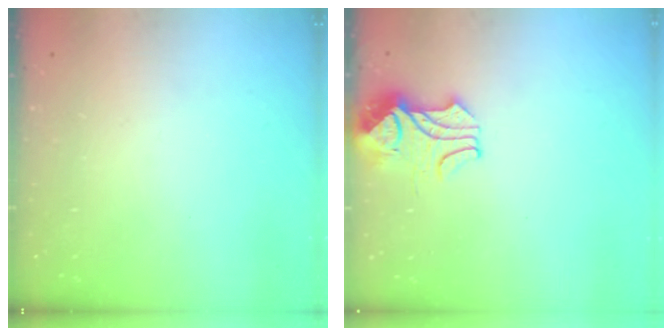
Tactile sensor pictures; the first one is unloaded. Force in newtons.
{"total": 2.2, "press": 2.1, "slide": 0.8}